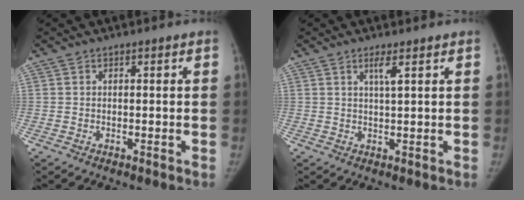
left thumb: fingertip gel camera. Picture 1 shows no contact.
{"total": 2.3, "force": [1.3, 0.1, 1.9], "torque": [-0.041, -0.010, 0.025]}